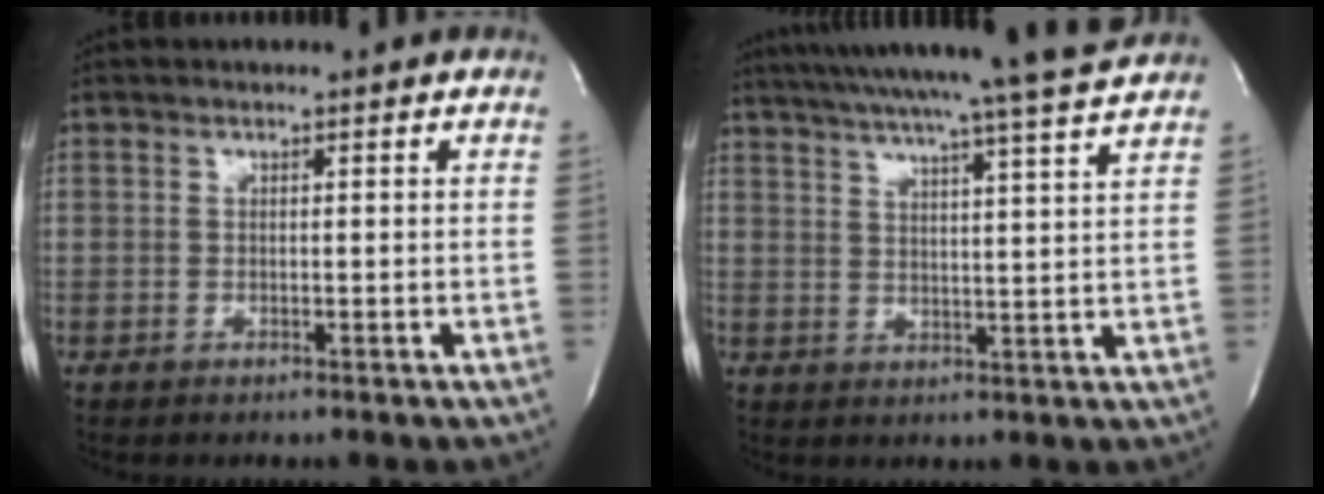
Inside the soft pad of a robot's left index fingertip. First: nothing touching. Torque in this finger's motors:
{"motor_torque": [0.02, -0.03, 0.66, 0.16]}